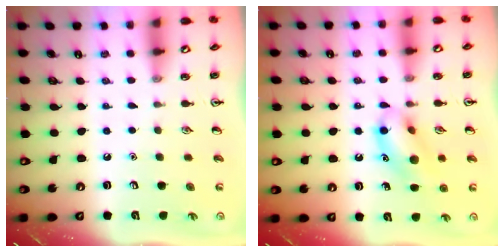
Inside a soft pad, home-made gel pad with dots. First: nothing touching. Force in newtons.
{"total": 12.8, "press": 12.5, "slide": 2.5}